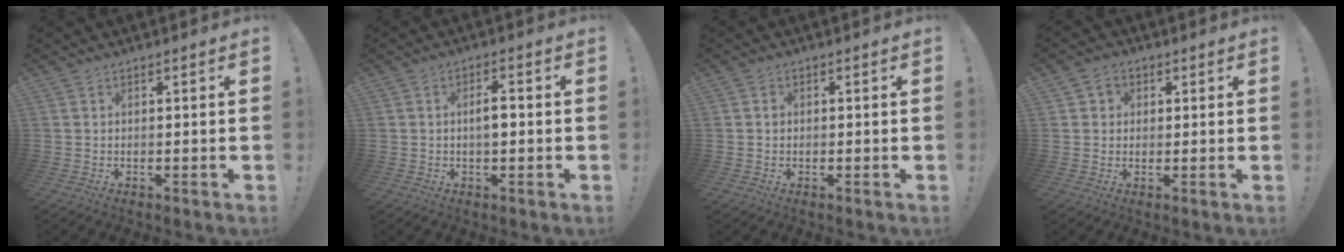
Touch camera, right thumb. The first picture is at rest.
{"total": 3.7, "force": [-0.3, 1.4, 3.5], "torque": [-0.056, 0.007, -0.009]}
{"total": 0.8, "force": [-0.1, 0.7, 0.1], "torque": [0.007, 0.000, -0.005]}
{"total": 2.9, "force": [0.6, 2.8, 0.7], "torque": [-0.008, -0.001, 0.010]}